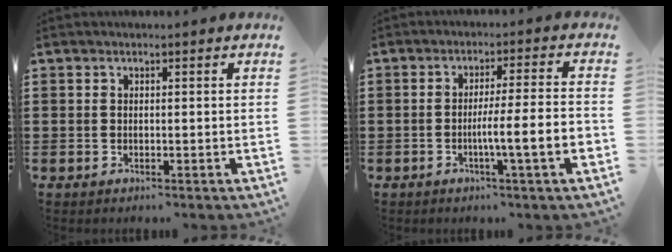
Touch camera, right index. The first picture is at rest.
{"total": 7.1, "force": [-2.1, -0.1, 6.8], "torque": [-0.119, -0.013, -0.041]}